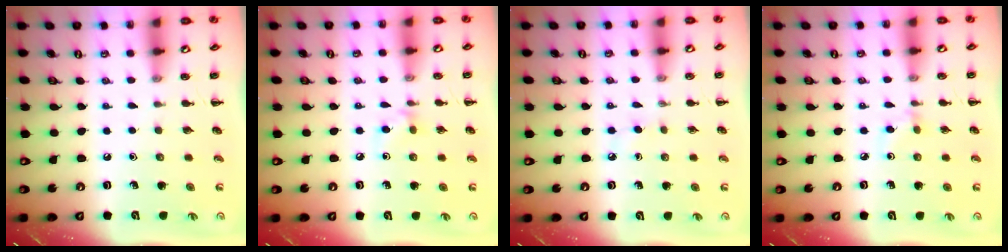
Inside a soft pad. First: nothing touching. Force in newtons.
{"total": 6.0, "press": 5.7, "slide": 1.8}
{"total": 2.4, "press": 2.2, "slide": 1.0}
{"total": 3.5, "press": 3.2, "slide": 1.4}